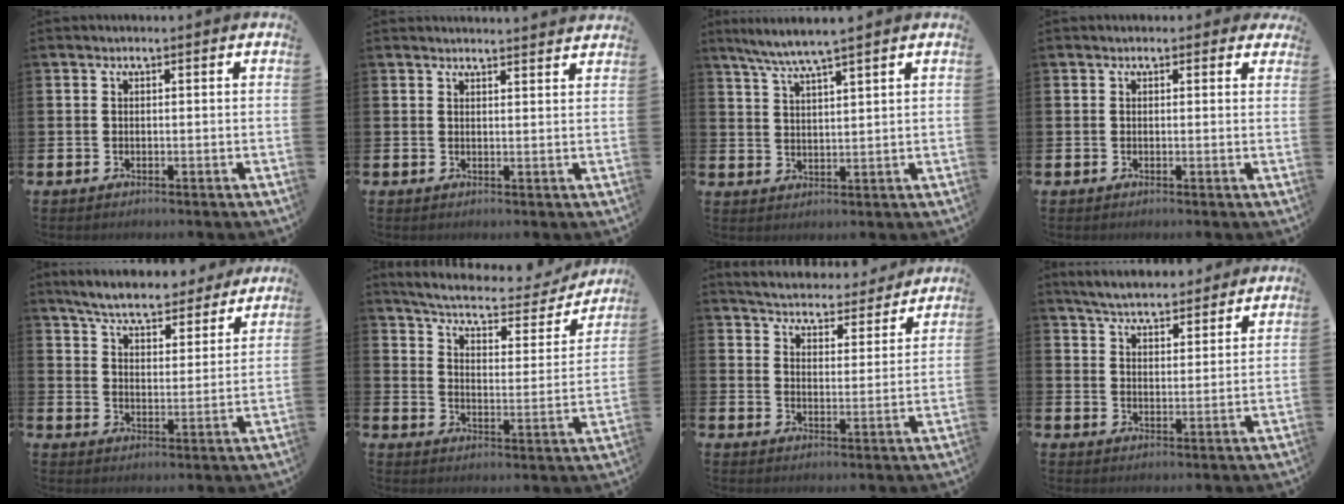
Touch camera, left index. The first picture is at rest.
{"total": 1.7, "force": [1.7, -0.1, -0.1], "torque": [0.008, -0.013, 0.029]}
{"total": 5.4, "force": [4.8, -0.3, 2.4], "torque": [-0.064, -0.014, 0.087]}
{"total": 0.7, "force": [0.5, 0.5, 0.2], "torque": [-0.004, 0.009, 0.008]}
{"total": 6.8, "force": [6.4, 1.2, 1.8], "torque": [-0.060, -0.038, 0.111]}
{"total": 5.8, "force": [5.2, 1.3, 2.2], "torque": [-0.065, -0.041, 0.081]}
{"total": 5.1, "force": [5.0, 0.8, 0.2], "torque": [-0.026, -0.043, 0.084]}
{"total": 5.7, "force": [5.6, 1.0, 0.9], "torque": [-0.035, -0.028, 0.099]}